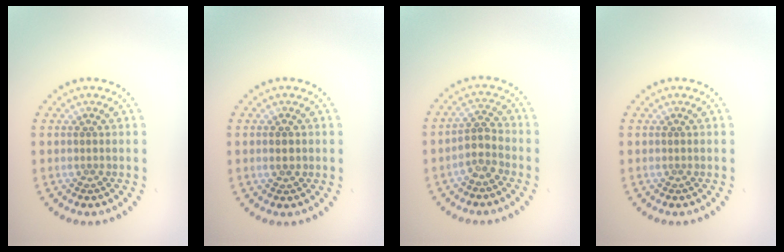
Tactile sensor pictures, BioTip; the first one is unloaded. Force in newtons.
{"total": 1.7, "press": 1.7, "slide": 0.1}
{"total": 2.2, "press": 1.9, "slide": 1.2}
{"total": 0.0}